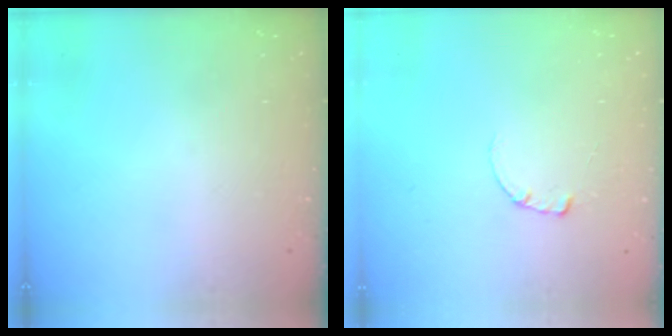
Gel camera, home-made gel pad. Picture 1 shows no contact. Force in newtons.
{"total": 0.6, "press": 0.5, "slide": 0.2}